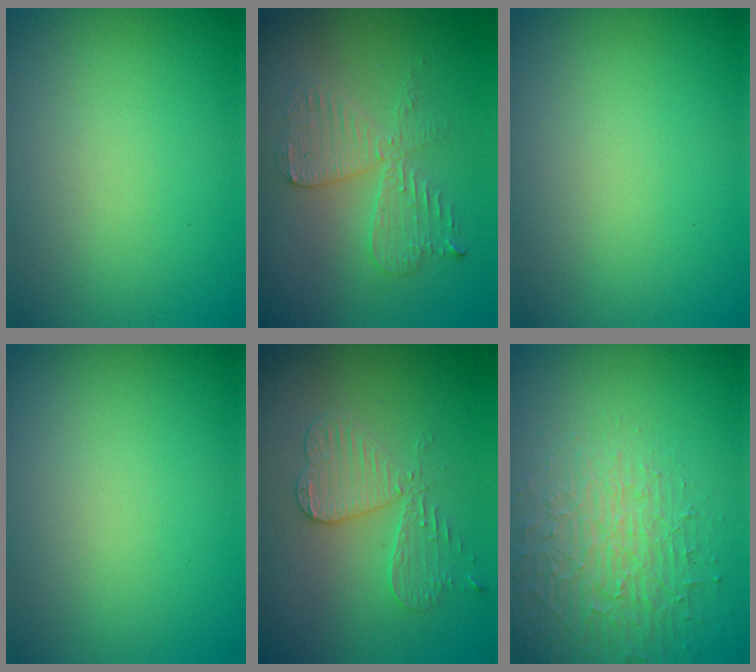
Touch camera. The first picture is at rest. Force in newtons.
{"total": 4.1, "press": 3.6, "slide": 2.0}
{"total": 0.0}
{"total": 0.0}
{"total": 3.4, "press": 3.4, "slide": 0.6}
{"total": 4.1, "press": 3.9, "slide": 1.4}